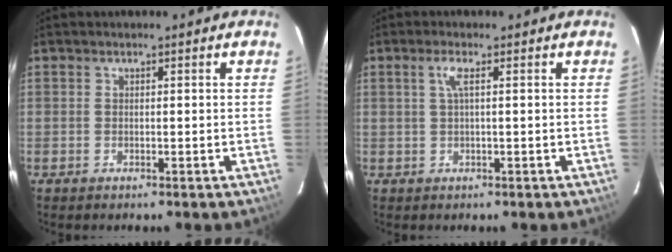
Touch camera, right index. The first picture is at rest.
{"total": 1.9, "force": [0.5, -0.2, 1.9], "torque": [-0.037, 0.001, 0.009]}